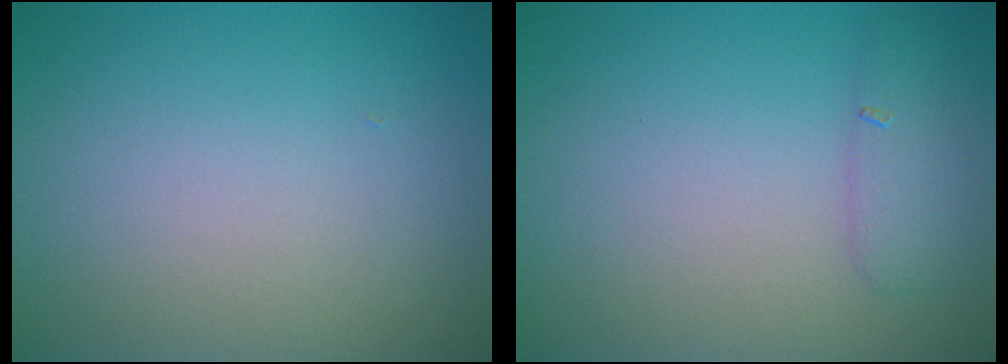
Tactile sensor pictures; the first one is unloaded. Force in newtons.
{"total": 1.9, "press": 1.9, "slide": 0.1}